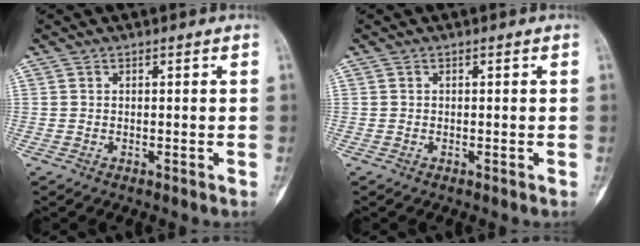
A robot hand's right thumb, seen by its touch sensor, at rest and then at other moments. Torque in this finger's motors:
{"motor_torque": [0.02, -0.01, 0.03, -0.22, -0.06]}